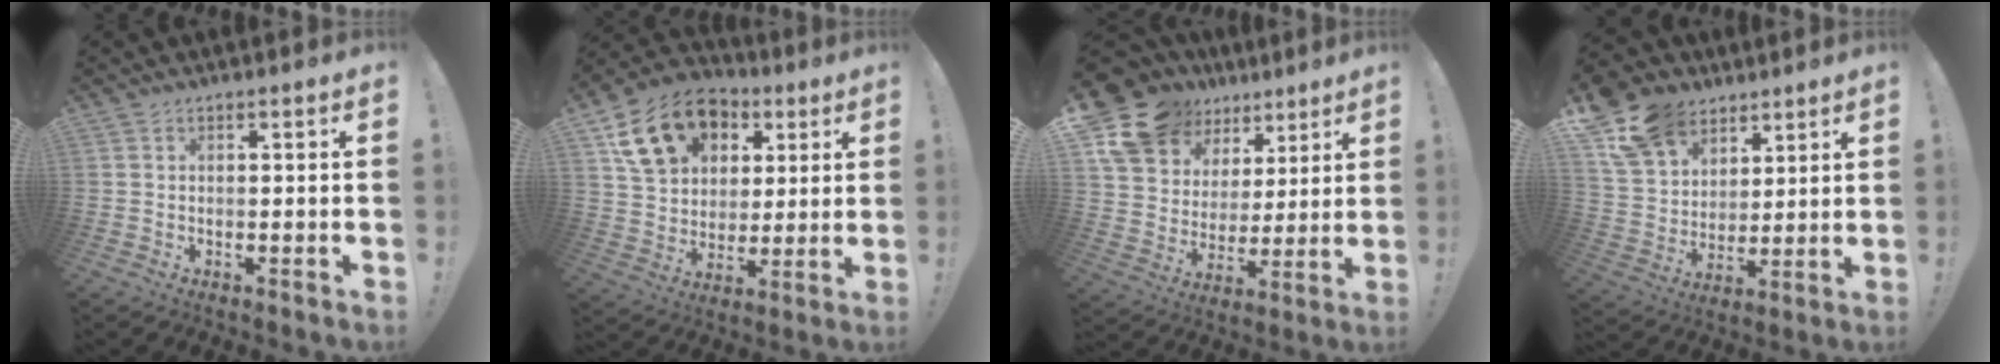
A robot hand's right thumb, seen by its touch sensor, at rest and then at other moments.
{"total": 17.5, "force": [8.9, 12.5, 8.4], "torque": [-0.133, -0.034, 0.170]}
{"total": 18.0, "force": [11.7, 12.0, 6.6], "torque": [-0.119, -0.066, 0.238]}
{"total": 17.0, "force": [10.4, 11.9, 6.3], "torque": [-0.115, -0.055, 0.206]}